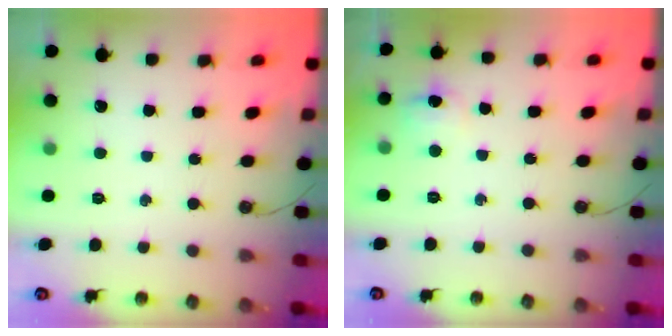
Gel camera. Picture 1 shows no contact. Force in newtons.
{"total": 5.8, "press": 5.7, "slide": 0.7}